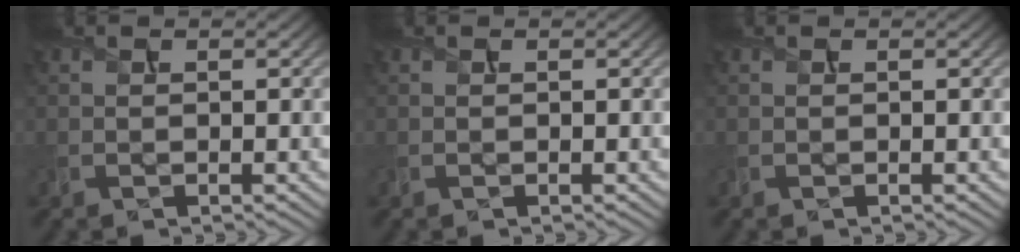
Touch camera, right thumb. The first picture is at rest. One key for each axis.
{"total": 0.0}
{"total": 0.0}